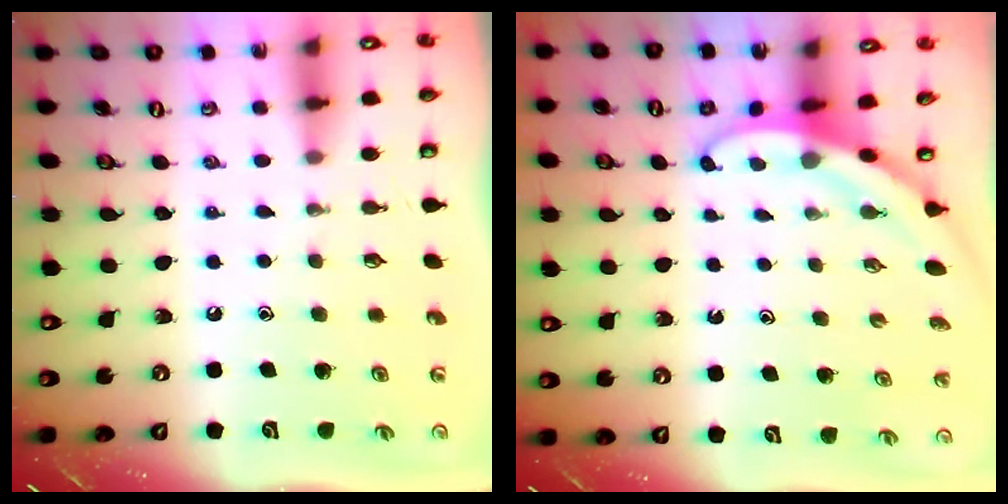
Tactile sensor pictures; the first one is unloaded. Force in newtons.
{"total": 3.4, "press": 3.4, "slide": 0.2}